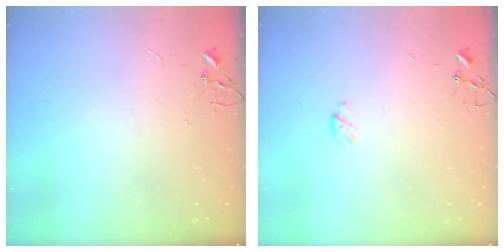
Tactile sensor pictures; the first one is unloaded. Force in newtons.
{"total": 3.3, "press": 3.2, "slide": 0.5}